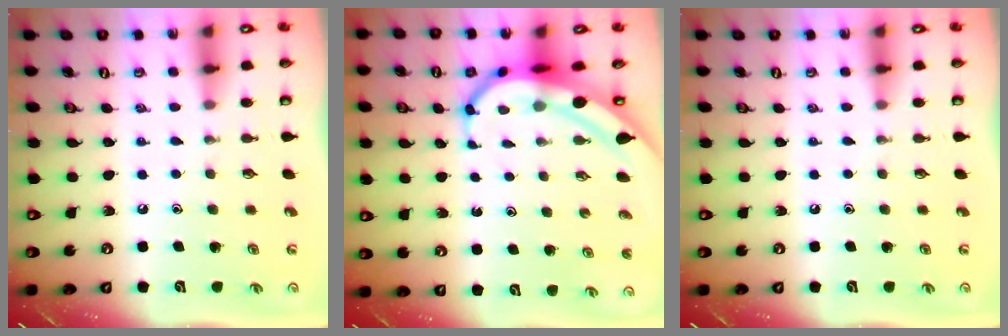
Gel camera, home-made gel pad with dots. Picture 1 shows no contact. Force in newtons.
{"total": 7.1, "press": 7.1, "slide": 0.8}
{"total": 0.0}